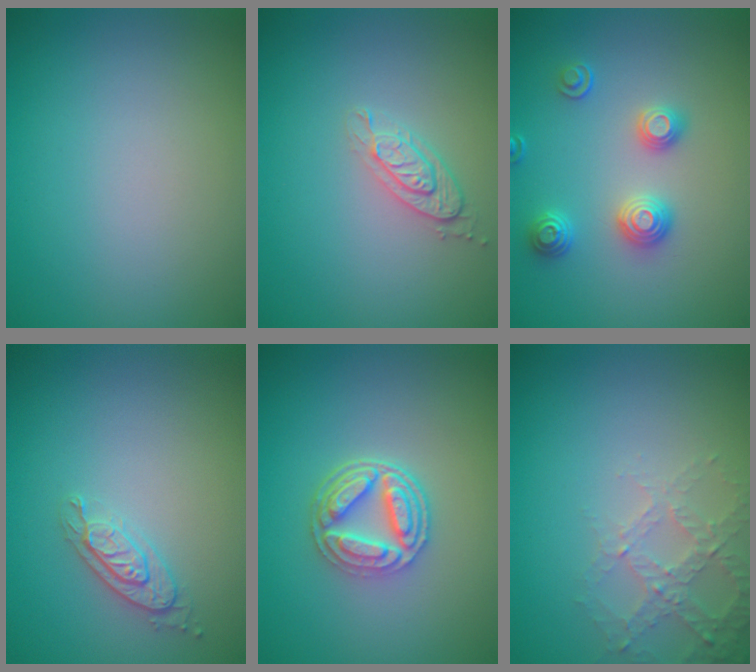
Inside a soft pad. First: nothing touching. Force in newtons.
{"total": 2.1, "press": 1.9, "slide": 0.9}
{"total": 2.9, "press": 2.7, "slide": 1.1}
{"total": 2.1, "press": 2.0, "slide": 0.6}
{"total": 4.8, "press": 3.8, "slide": 2.9}
{"total": 2.8, "press": 2.7, "slide": 0.8}